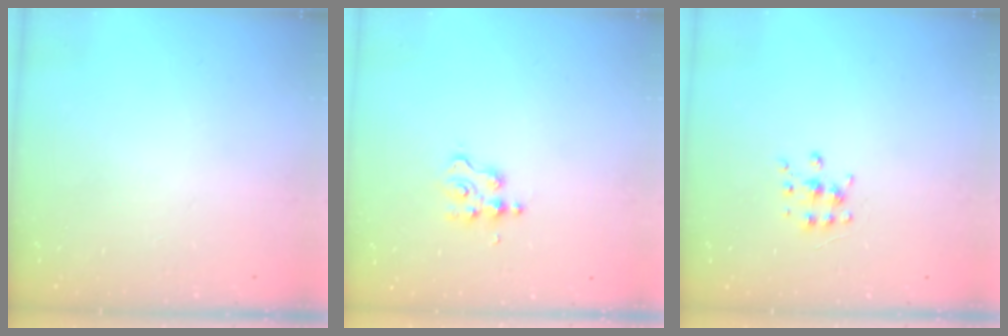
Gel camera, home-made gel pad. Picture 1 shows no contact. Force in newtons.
{"total": 2.8, "press": 2.8, "slide": 0.2}
{"total": 6.0, "press": 6.0, "slide": 0.5}